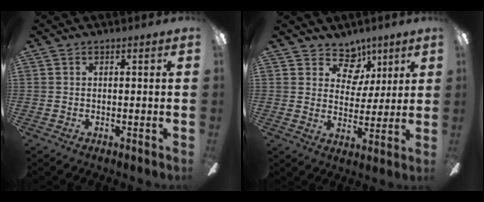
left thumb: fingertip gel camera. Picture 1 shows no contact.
{"total": 10.3, "force": [5.7, 7.4, 4.3], "torque": [-0.054, -0.028, 0.105]}